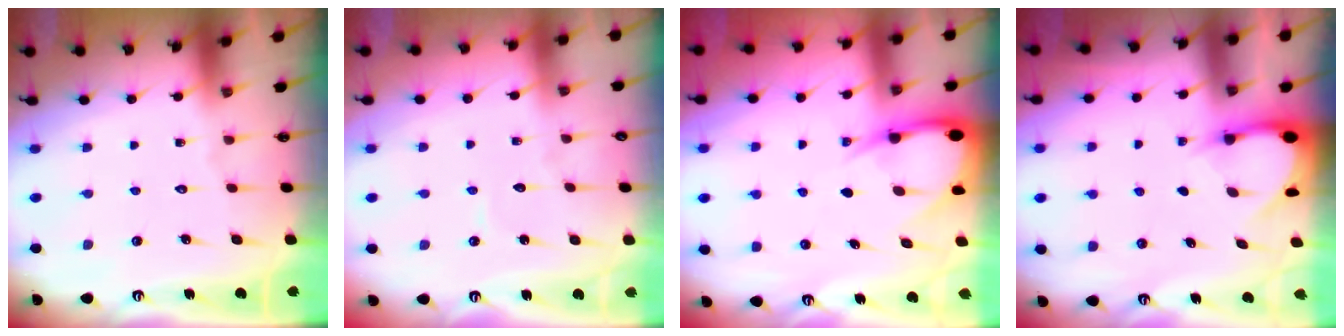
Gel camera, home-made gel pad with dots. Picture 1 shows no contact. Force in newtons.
{"total": 3.8, "press": 3.8, "slide": 0.3}
{"total": 7.8, "press": 7.8, "slide": 0.7}
{"total": 3.3, "press": 3.2, "slide": 0.2}